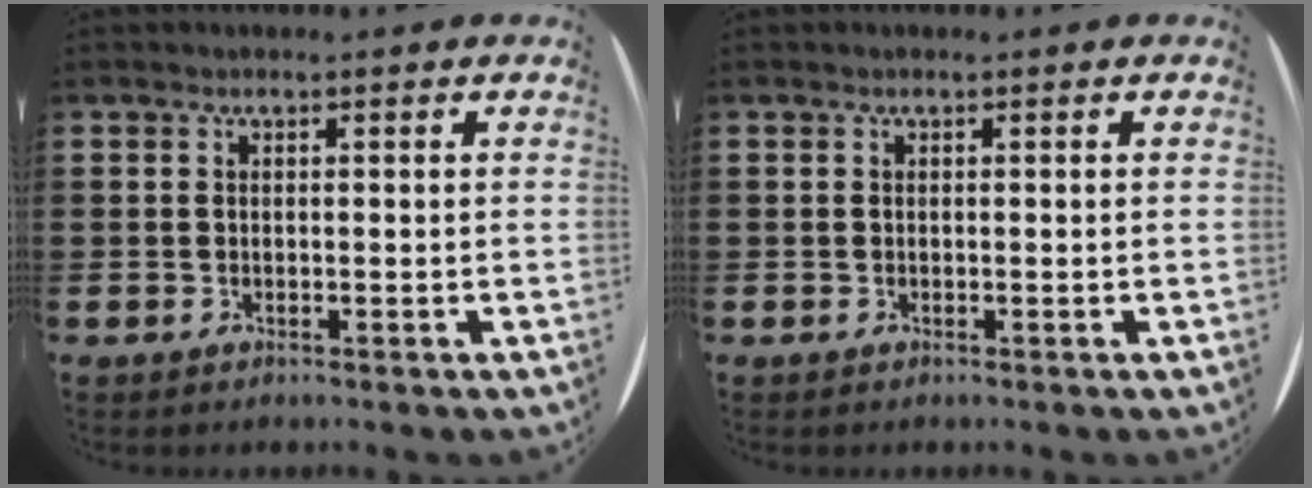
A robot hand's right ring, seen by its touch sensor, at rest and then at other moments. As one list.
[{"total": 0.0}]